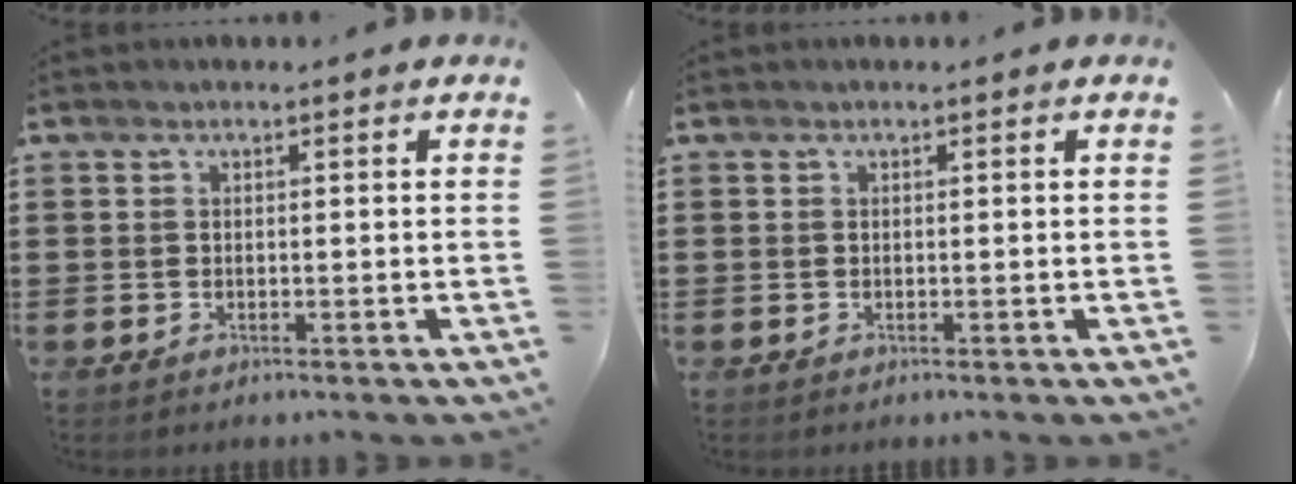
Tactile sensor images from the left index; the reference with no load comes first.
{"total": 0.0}